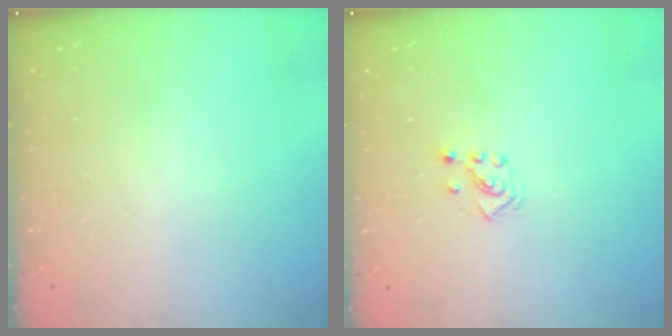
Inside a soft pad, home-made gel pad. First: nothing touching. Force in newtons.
{"total": 2.3, "press": 2.2, "slide": 0.7}